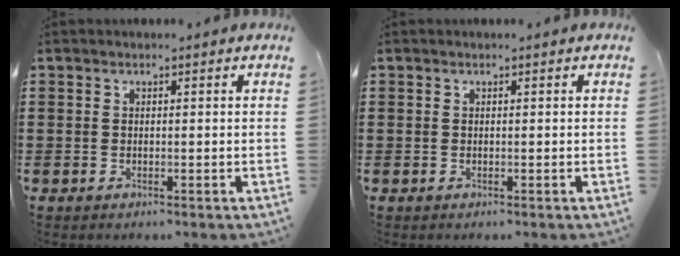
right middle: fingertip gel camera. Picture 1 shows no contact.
{"total": 0.0}